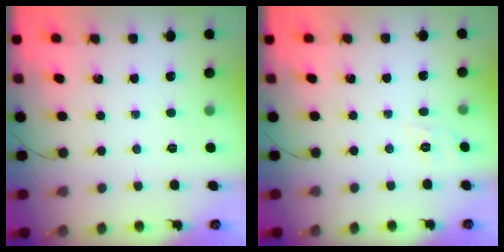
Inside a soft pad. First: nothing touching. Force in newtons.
{"total": 4.2, "press": 3.7, "slide": 1.9}